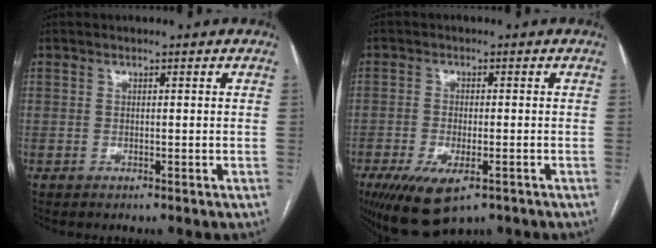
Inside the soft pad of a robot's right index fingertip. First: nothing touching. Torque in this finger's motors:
{"motor_torque": [1.37, -0.77, 0.70, 0.17]}